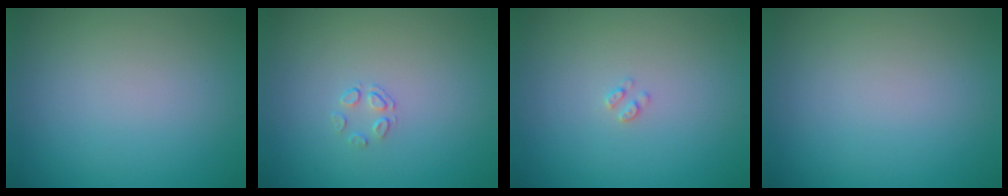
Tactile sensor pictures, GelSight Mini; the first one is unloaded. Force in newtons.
{"total": 1.1, "press": 0.5, "slide": 1.0}
{"total": 0.7, "press": 0.6, "slide": 0.1}
{"total": 0.0}